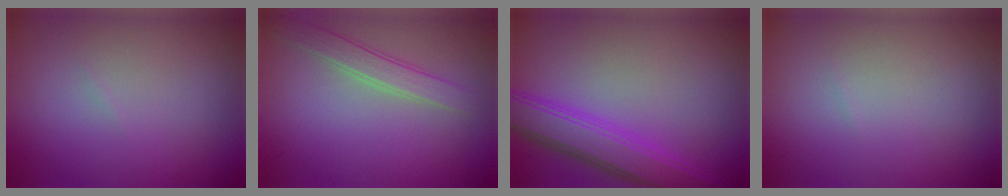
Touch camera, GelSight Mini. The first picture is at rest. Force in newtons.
{"total": 2.4, "press": 2.4, "slide": 0.1}
{"total": 4.9, "press": 4.8, "slide": 0.3}
{"total": 0.0}